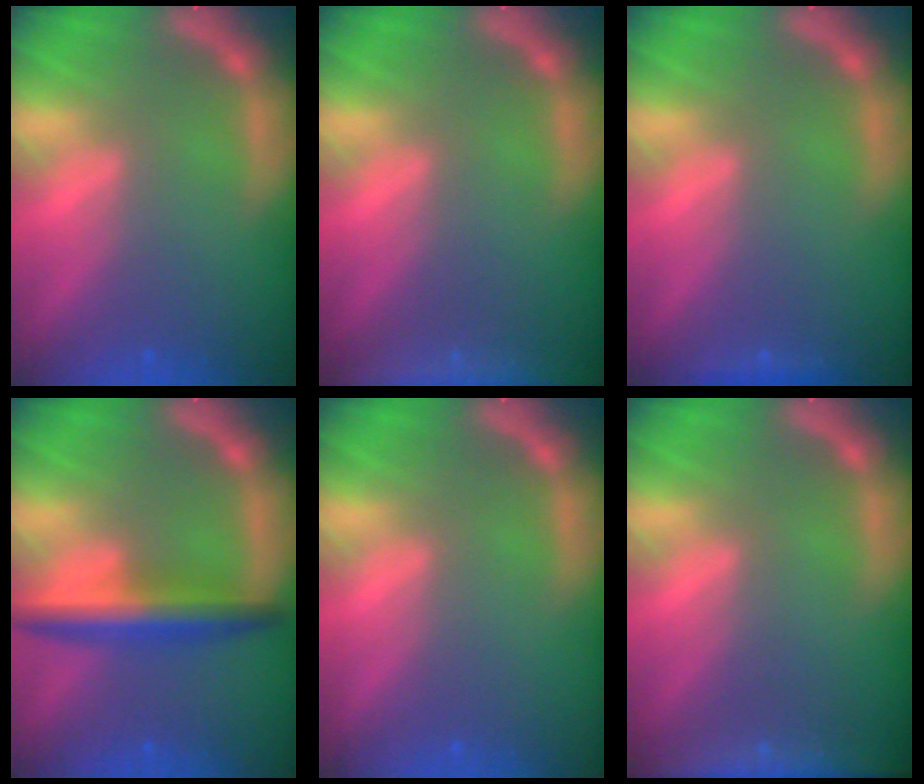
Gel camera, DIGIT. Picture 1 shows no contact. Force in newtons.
{"total": 8.5}
{"total": 0.9}
{"total": 5.0}
{"total": 0.0}
{"total": 7.0}